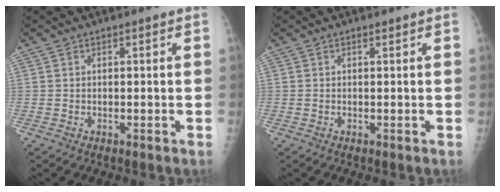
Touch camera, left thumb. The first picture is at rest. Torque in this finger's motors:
{"motor_torque": [0.08, -0.06, -0.12, -0.07, 0.03]}